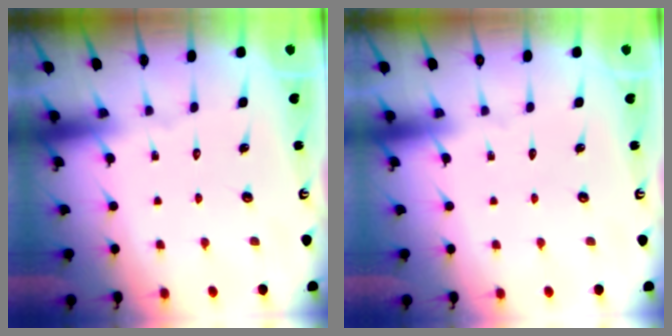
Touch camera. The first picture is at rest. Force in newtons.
{"total": 0.0}